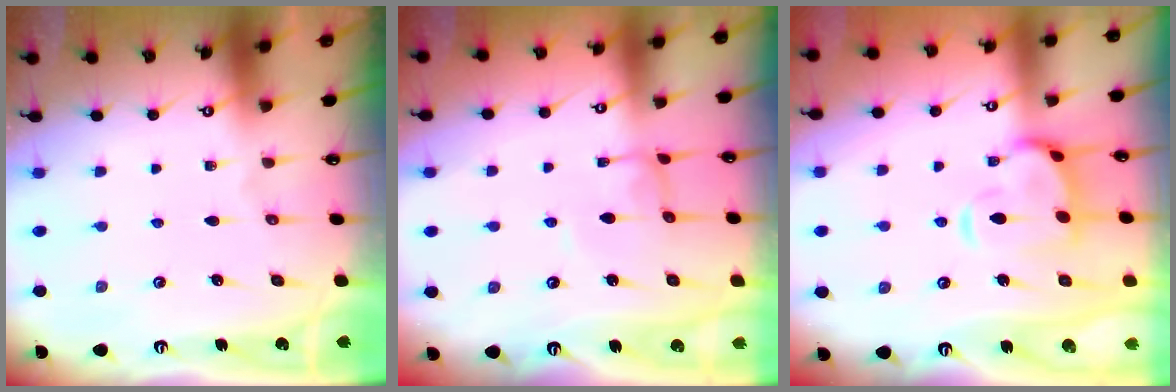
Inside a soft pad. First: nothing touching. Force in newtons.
{"total": 1.3, "press": 1.2, "slide": 0.3}
{"total": 5.0, "press": 5.0, "slide": 0.7}